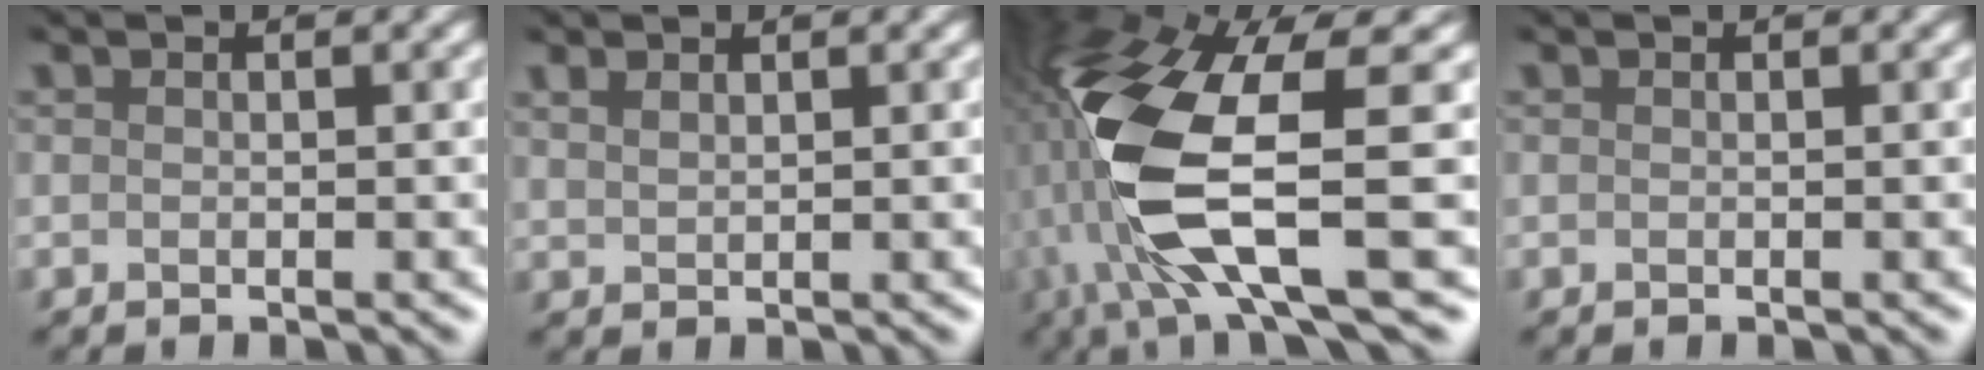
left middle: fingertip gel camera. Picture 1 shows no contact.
{"total": 1.3, "force": [1.3, 0.0, -0.3], "torque": [-0.002, 0.004, 0.030]}
{"total": 11.3, "force": [-0.5, 4.0, 10.6], "torque": [-0.250, -0.031, 0.000]}
{"total": 0.0}